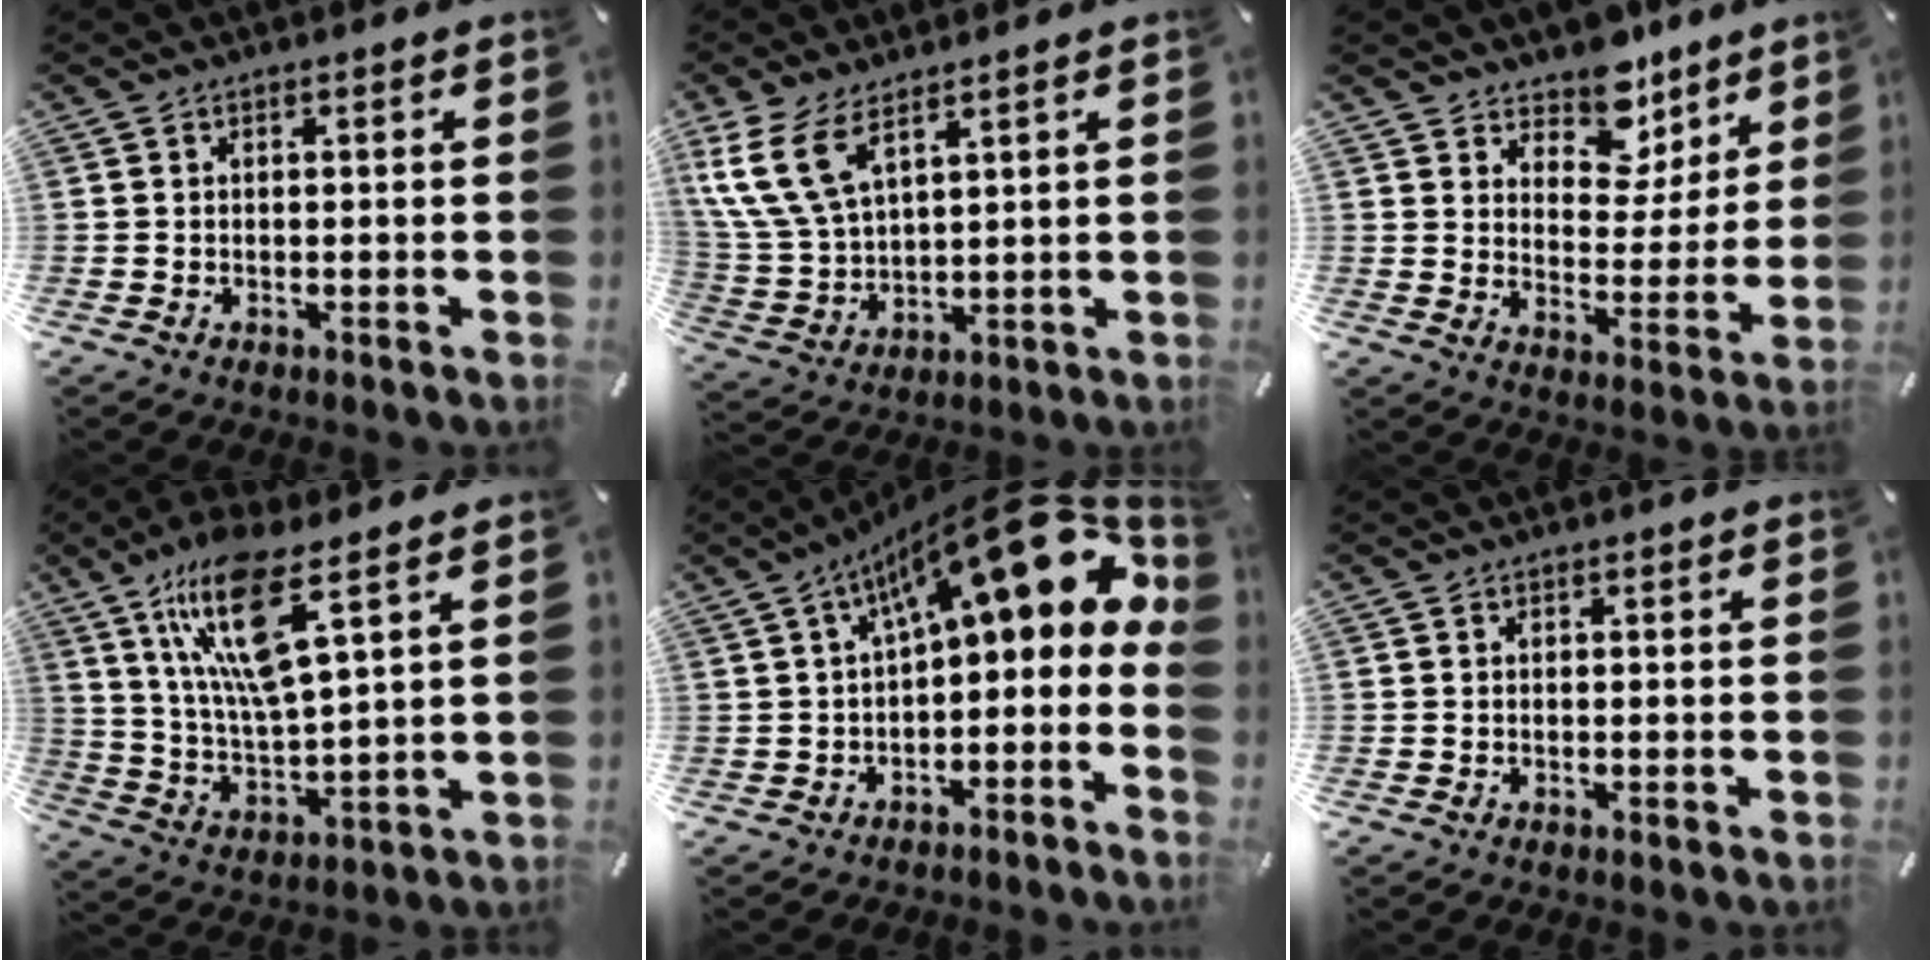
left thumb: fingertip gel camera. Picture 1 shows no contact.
{"total": 11.5, "force": [6.9, 5.9, 7.0], "torque": [-0.178, -0.020, 0.128]}
{"total": 11.3, "force": [9.1, 6.4, 2.1], "torque": [-0.029, -0.080, 0.166]}
{"total": 15.3, "force": [8.9, 3.7, 11.9], "torque": [-0.251, -0.031, 0.145]}
{"total": 21.1, "force": [9.4, 8.0, 17.0], "torque": [-0.249, -0.063, 0.161]}
{"total": 0.0}